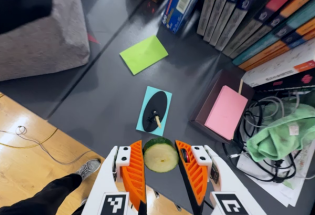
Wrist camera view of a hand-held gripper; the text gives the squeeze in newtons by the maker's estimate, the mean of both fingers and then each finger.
{"total": 8.1, "left": 8.6, "right": 7.7}